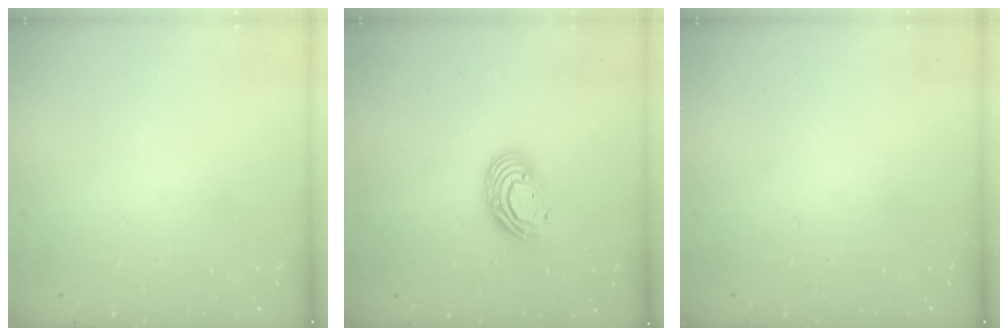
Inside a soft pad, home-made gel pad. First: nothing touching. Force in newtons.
{"total": 9.8, "press": 9.8, "slide": 0.6}
{"total": 0.0}